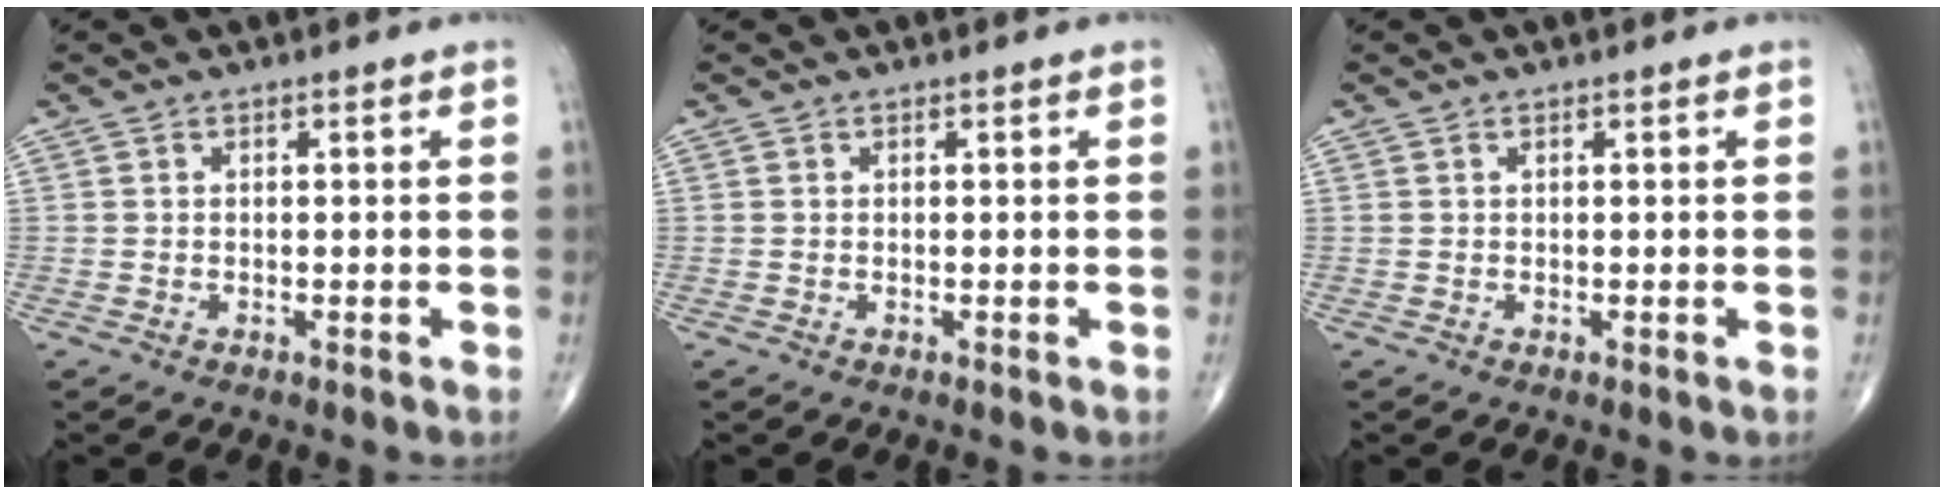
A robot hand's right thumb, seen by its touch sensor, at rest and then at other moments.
{"total": 0.0}
{"total": 0.0}